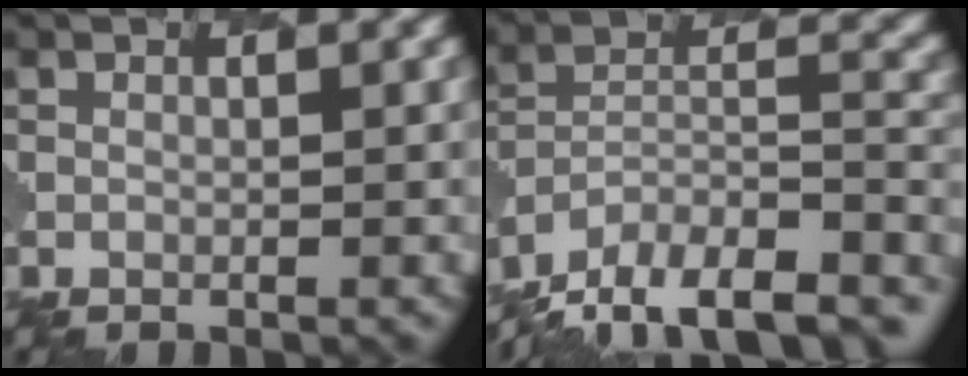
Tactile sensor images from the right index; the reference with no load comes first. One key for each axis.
{"total": 15.5, "fx": -13.3, "fy": 5.7, "fz": 5.7, "tx": -0.095, "ty": -0.004, "tz": -0.182}